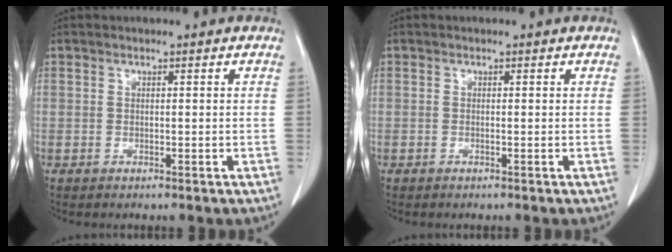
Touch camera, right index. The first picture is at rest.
{"total": 0.0}